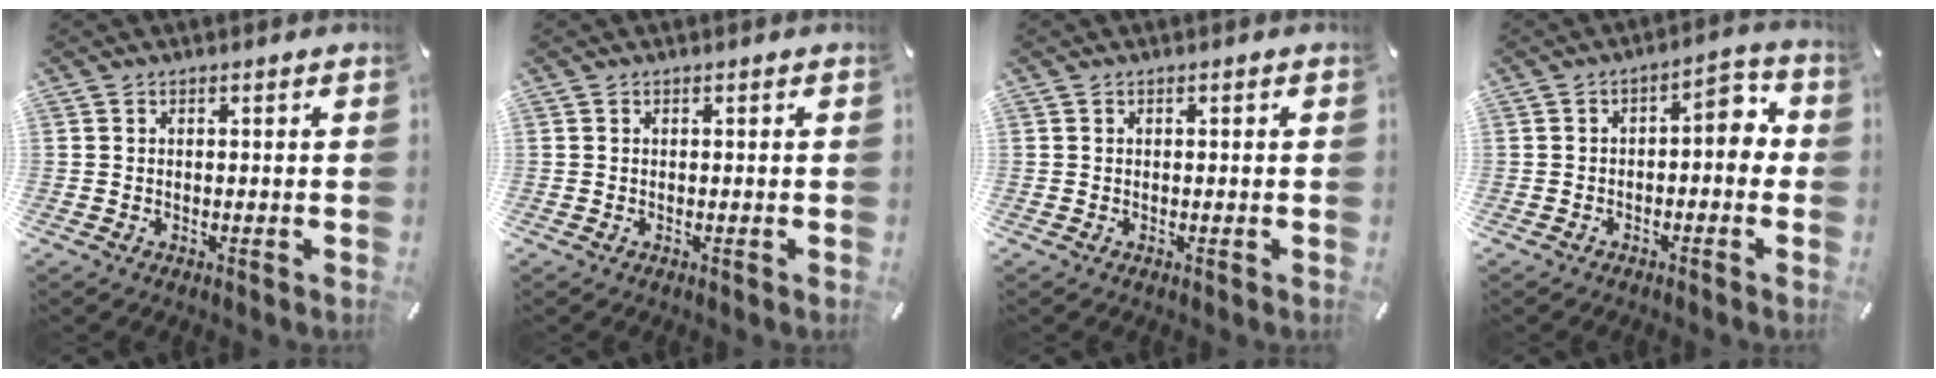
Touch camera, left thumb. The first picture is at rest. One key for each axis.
{"total": 0.0}
{"total": 0.0}
{"total": 6.4, "fx": -0.4, "fy": 3.4, "fz": 5.4, "tx": -0.070, "ty": 0.004, "tz": -0.019}